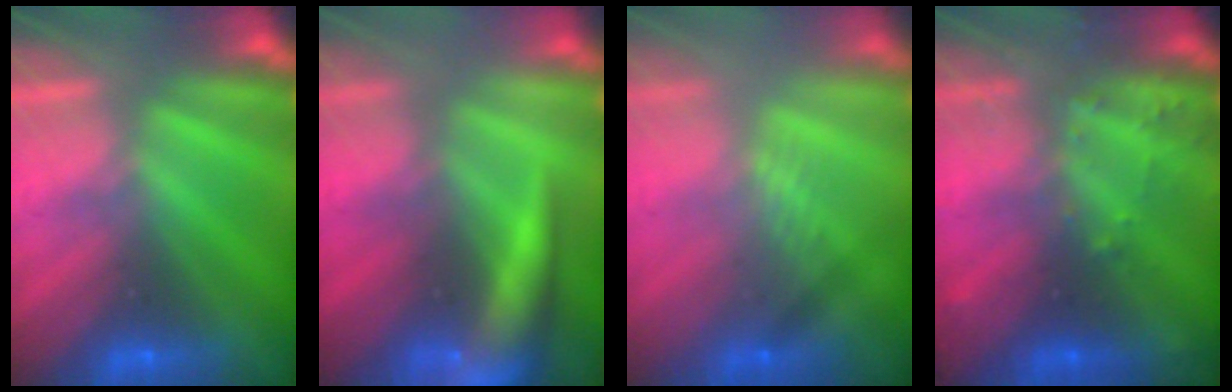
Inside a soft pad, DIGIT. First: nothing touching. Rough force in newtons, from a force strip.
{"total": 8.6}
{"total": 2.3}
{"total": 3.0}